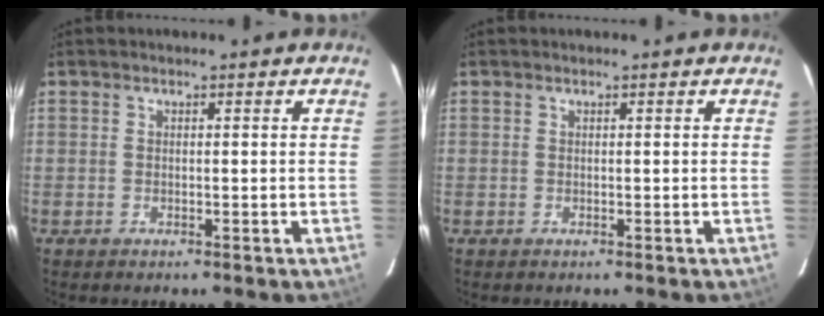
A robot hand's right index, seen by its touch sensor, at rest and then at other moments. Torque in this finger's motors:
{"motor_torque": [0.05, 0.00, -0.02, 0.00]}